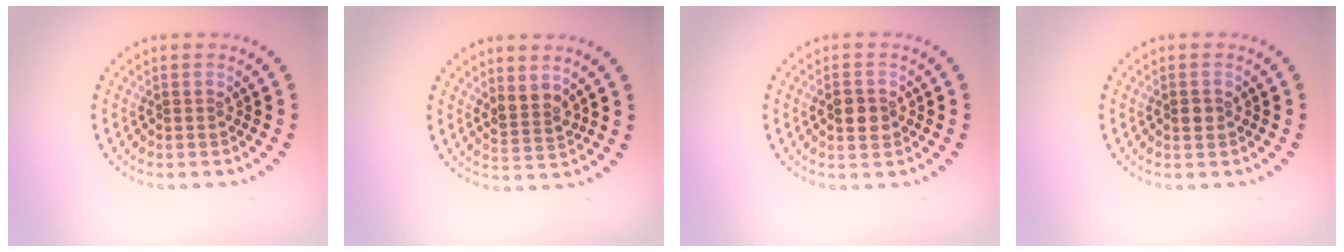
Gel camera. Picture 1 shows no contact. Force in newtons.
{"total": 2.0, "press": 1.6, "slide": 1.2}
{"total": 2.4, "press": 2.4, "slide": 0.0}
{"total": 1.0, "press": 1.0, "slide": 0.0}